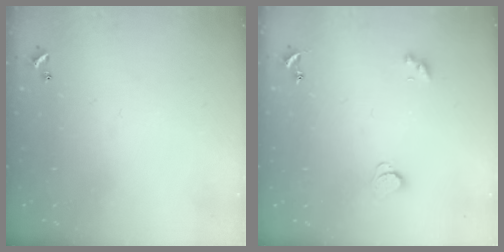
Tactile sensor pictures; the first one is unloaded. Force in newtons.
{"total": 2.4, "press": 2.3, "slide": 0.6}